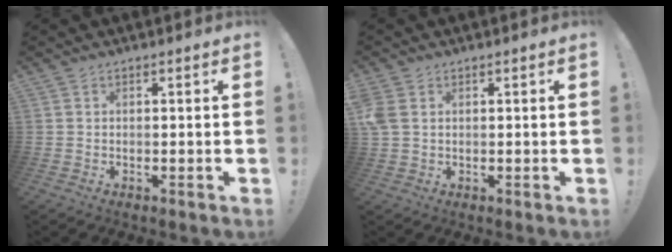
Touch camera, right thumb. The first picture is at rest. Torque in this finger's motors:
{"motor_torque": [1.28, 1.27, 1.05, 0.14, 0.07]}